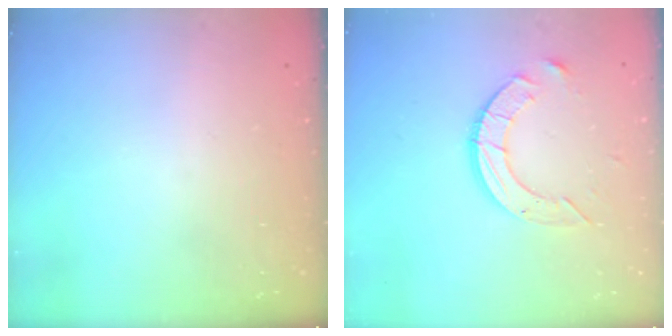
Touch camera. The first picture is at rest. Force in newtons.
{"total": 9.8, "press": 9.8, "slide": 0.9}